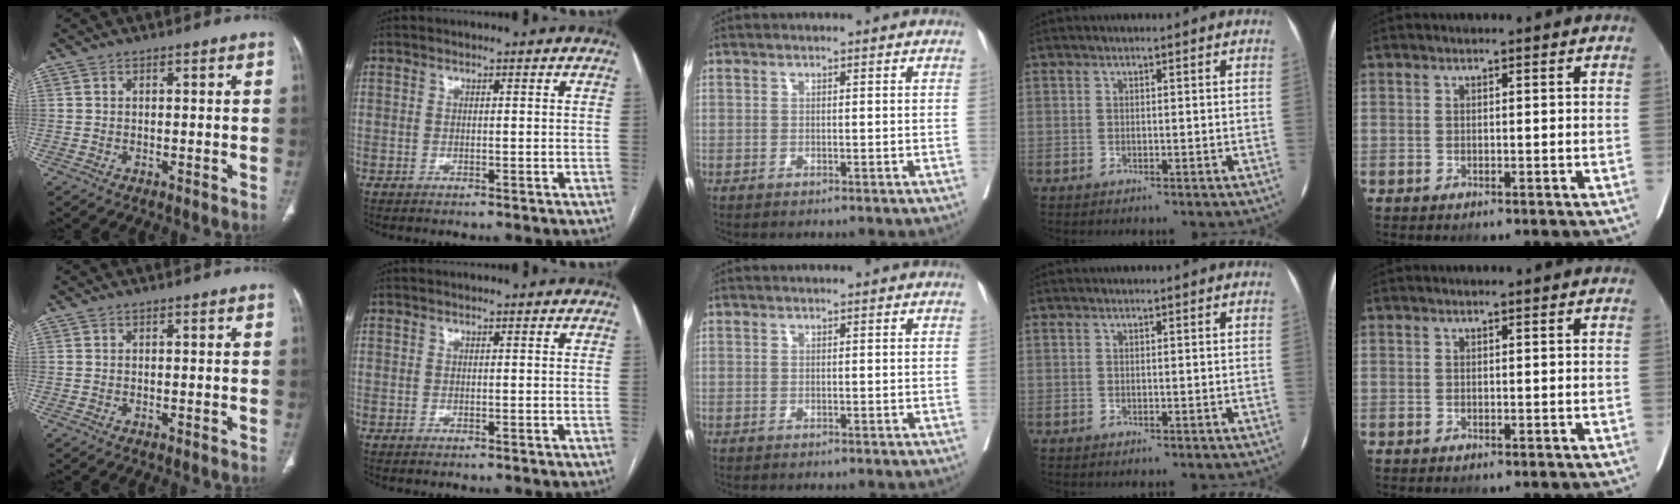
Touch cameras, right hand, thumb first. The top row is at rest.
{}